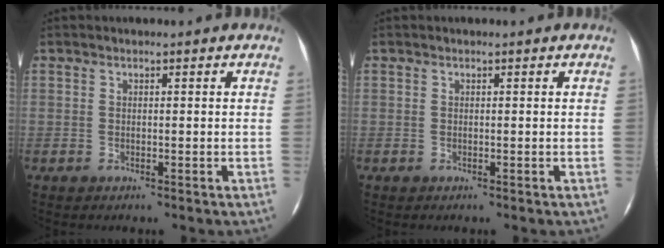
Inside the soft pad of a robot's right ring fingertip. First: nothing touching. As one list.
[{"total": 0.0}]